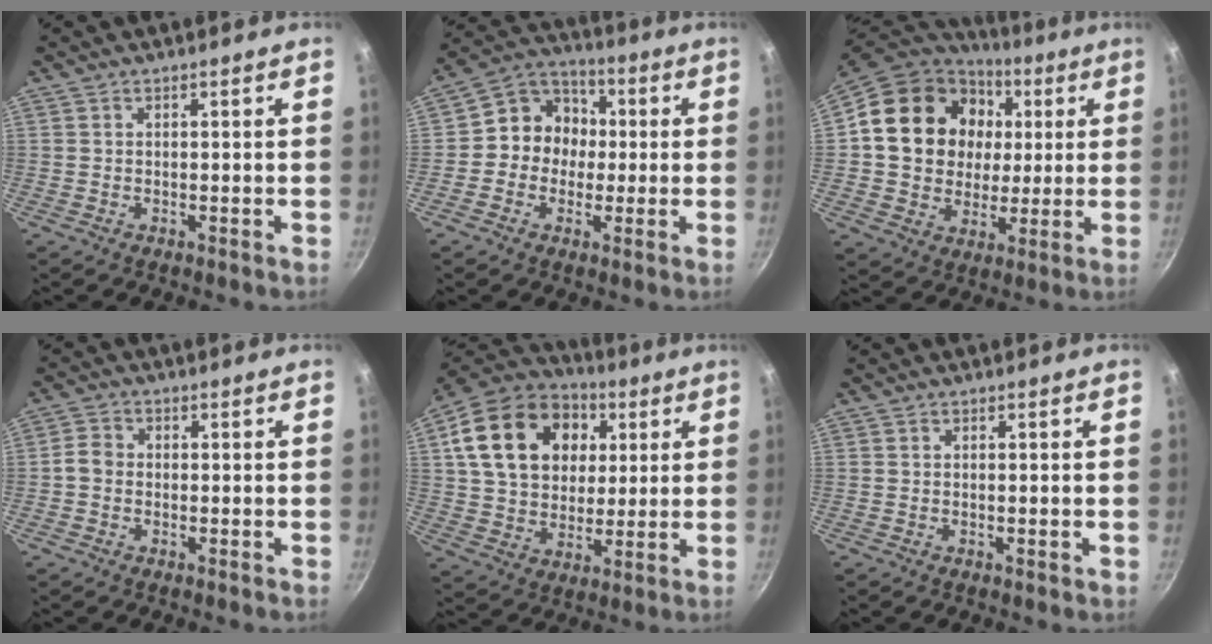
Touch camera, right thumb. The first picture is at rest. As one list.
[{"total": 10.2, "force": [-0.3, 9.2, 4.3], "torque": [-0.023, 0.027, -0.026]}, {"total": 20.8, "force": [4.1, 17.4, 10.7], "torque": [-0.174, 0.017, 0.072]}, {"total": 2.9, "force": [-0.6, 2.4, 1.5], "torque": [-0.025, 0.012, -0.020]}, {"total": 23.2, "force": [6.3, 17.2, 14.2], "torque": [-0.230, 0.010, 0.105]}, {"total": 0.6, "force": [-0.2, 0.0, 0.6], "torque": [-0.010, -0.001, -0.003]}]